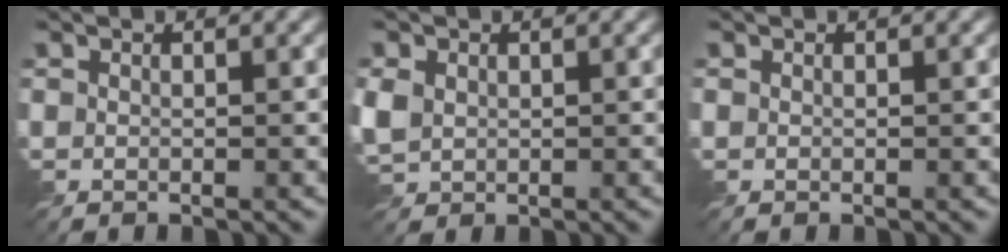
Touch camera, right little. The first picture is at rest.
{"total": 2.8, "force": [0.4, 2.3, 1.5], "torque": [-0.043, 0.002, 0.005]}
{"total": 0.0}